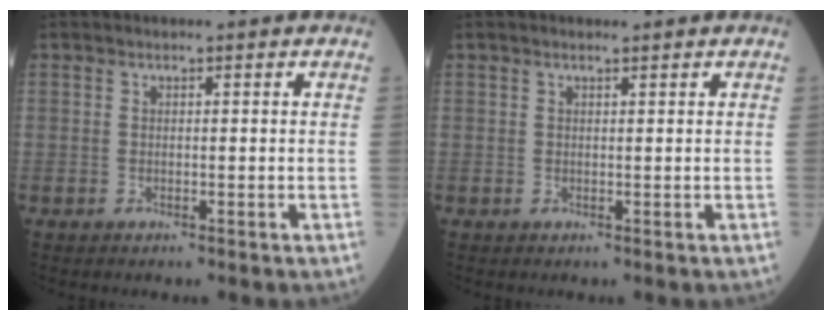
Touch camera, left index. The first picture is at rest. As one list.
[{"total": 0.0}]